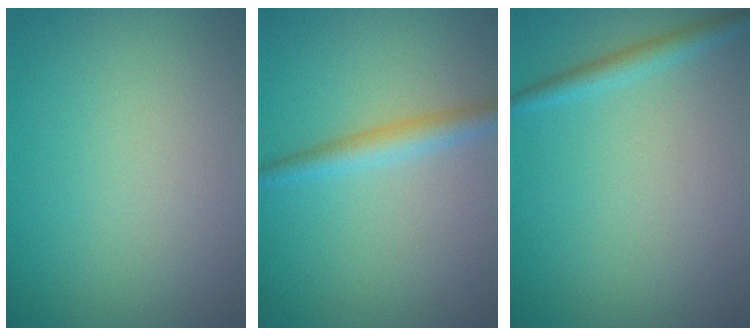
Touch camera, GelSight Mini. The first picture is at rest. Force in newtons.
{"total": 2.3, "press": 2.3, "slide": 0.0}
{"total": 1.6, "press": 1.6, "slide": 0.1}